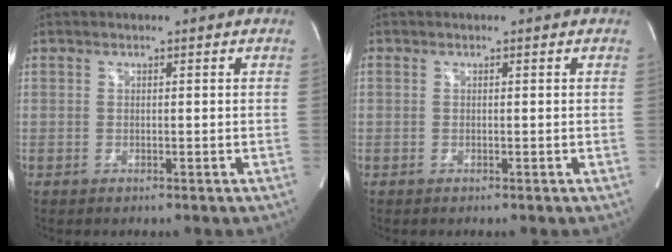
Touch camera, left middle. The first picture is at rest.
{"total": 0.0}